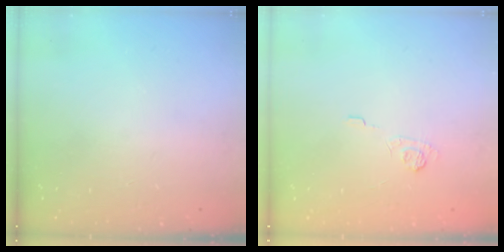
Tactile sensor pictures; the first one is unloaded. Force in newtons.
{"total": 4.5, "press": 4.4, "slide": 1.2}